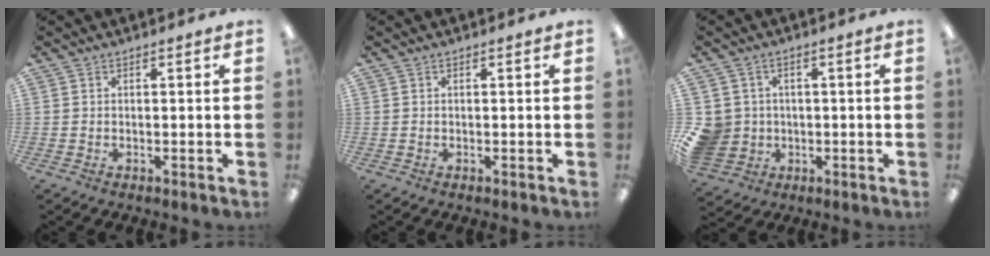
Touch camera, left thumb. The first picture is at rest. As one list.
[{"total": 0.0}, {"total": 6.7, "force": [-0.3, 6.5, 1.7], "torque": [-0.064, 0.008, -0.002]}]